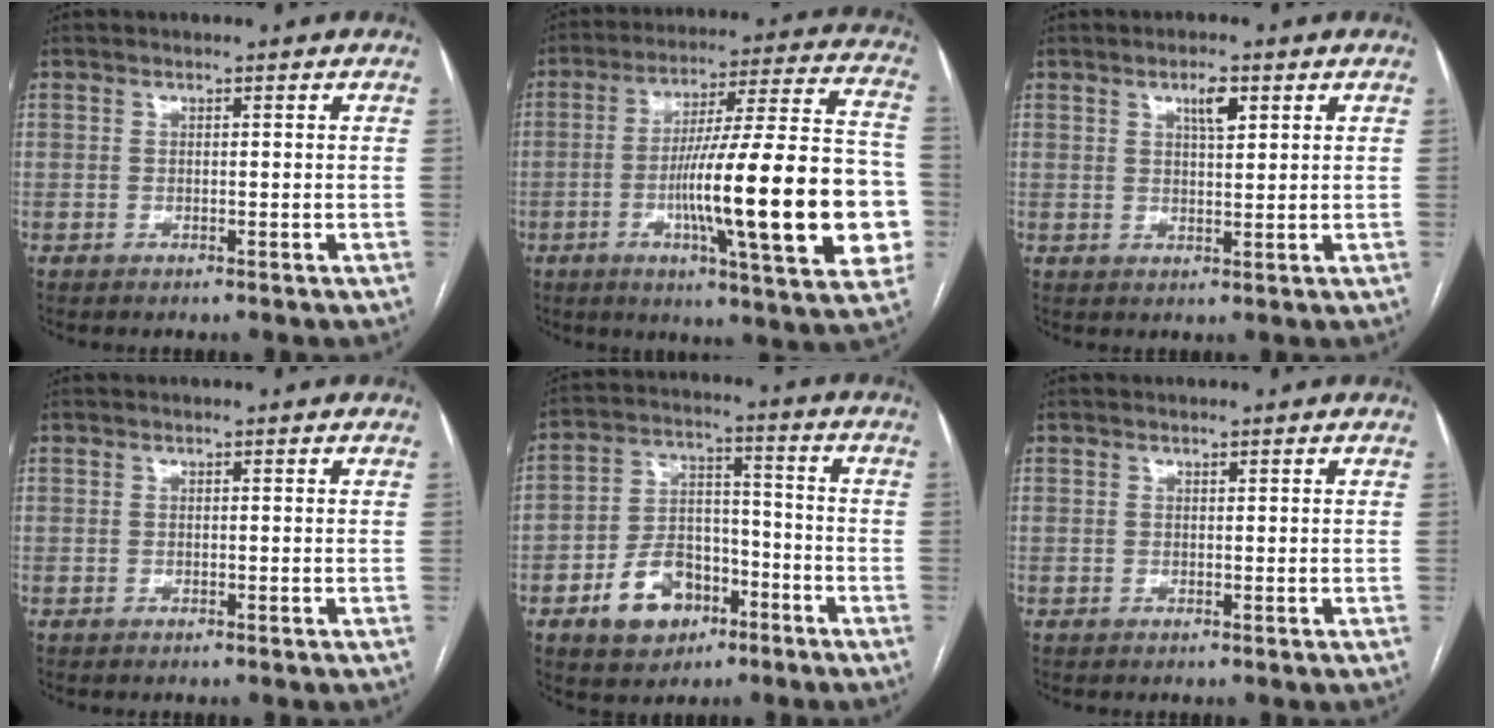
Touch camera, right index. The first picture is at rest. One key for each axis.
{"total": 26.2, "fx": -5.3, "fy": 2.7, "fz": 25.5, "tx": -0.326, "ty": 0.010, "tz": -0.079}
{"total": 3.5, "fx": 1.7, "fy": 0.9, "fz": 2.9, "tx": -0.048, "ty": 0.000, "tz": 0.029}
{"total": 0.0}
{"total": 10.8, "fx": -5.3, "fy": 7.3, "fz": 5.8, "tx": -0.110, "ty": 0.025, "tz": -0.082}
{"total": 0.0}